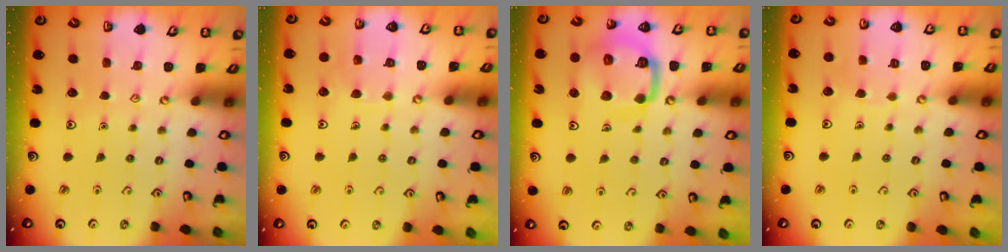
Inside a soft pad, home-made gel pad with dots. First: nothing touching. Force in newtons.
{"total": 6.7, "press": 6.7, "slide": 0.4}
{"total": 14.4, "press": 14.3, "slide": 1.5}
{"total": 3.4, "press": 3.4, "slide": 0.3}